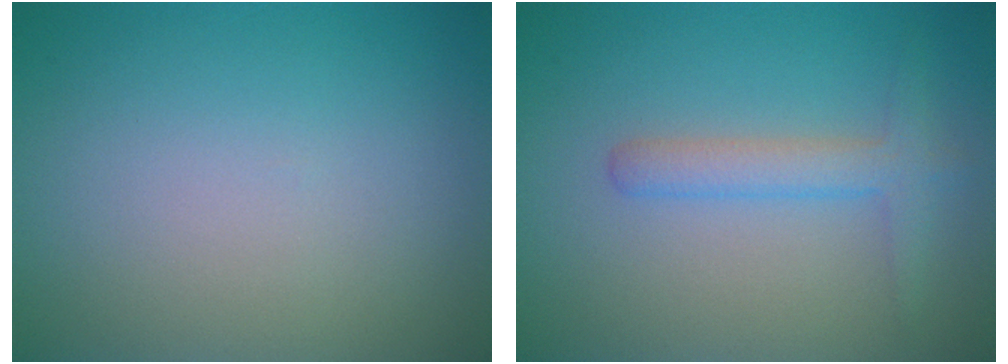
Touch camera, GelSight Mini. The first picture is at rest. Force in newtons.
{"total": 2.5, "press": 2.5, "slide": 0.1}